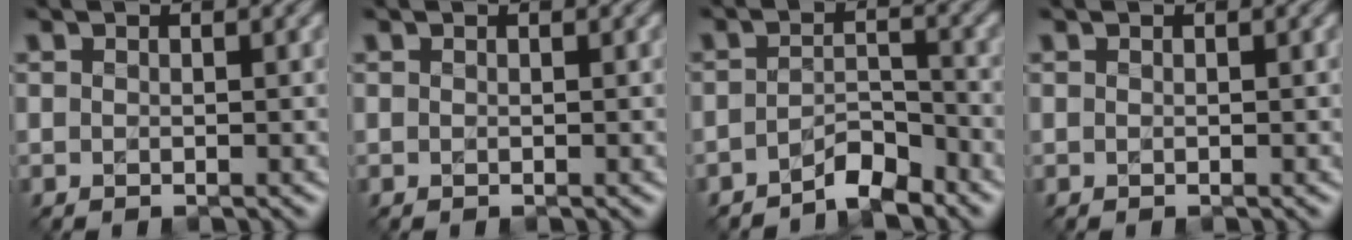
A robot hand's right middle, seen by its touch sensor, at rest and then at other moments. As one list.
[{"total": 0.0}, {"total": 3.1, "force": [-2.6, 0.9, 1.4], "torque": [-0.021, 0.013, -0.049]}, {"total": 0.0}]